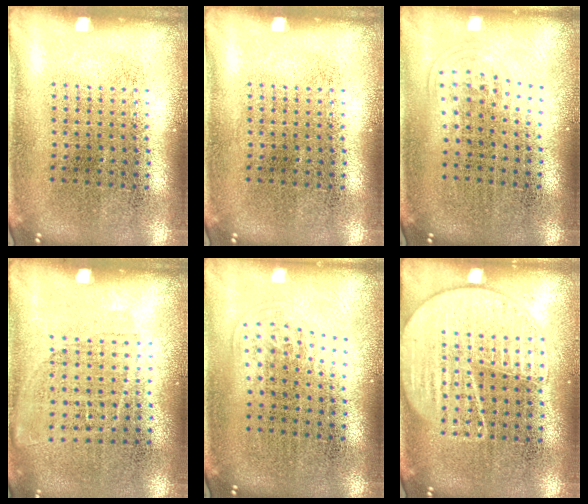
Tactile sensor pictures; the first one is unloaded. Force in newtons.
{"total": 0.0}
{"total": 1.0, "press": 0.7, "slide": 0.8}
{"total": 1.0, "press": 0.8, "slide": 0.5}
{"total": 0.9, "press": 0.6, "slide": 0.7}
{"total": 1.6, "press": 1.6, "slide": 0.1}